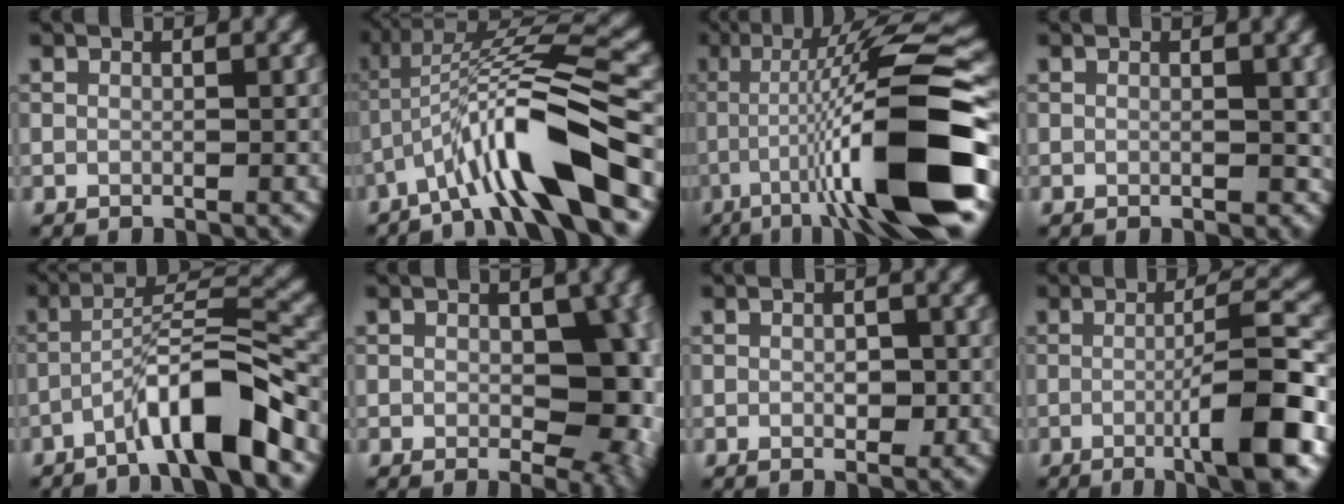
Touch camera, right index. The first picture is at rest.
{"total": 10.3, "force": [-5.0, 1.3, 8.9], "torque": [-0.154, 0.021, -0.087]}
{"total": 13.6, "force": [-4.2, 1.8, 12.8], "torque": [-0.187, 0.021, -0.067]}
{"total": 1.3, "force": [0.1, 0.8, 1.1], "torque": [-0.011, -0.003, 0.001]}
{"total": 7.8, "force": [-4.6, 1.0, 6.2], "torque": [-0.103, 0.023, -0.083]}
{"total": 9.4, "force": [-0.1, 5.7, 7.5], "torque": [-0.079, -0.013, 0.007]}
{"total": 1.6, "force": [-0.2, 0.9, 1.4], "torque": [-0.016, 0.001, -0.004]}
{"total": 8.3, "force": [-2.1, 1.1, 8.0], "torque": [-0.107, 0.014, -0.044]}